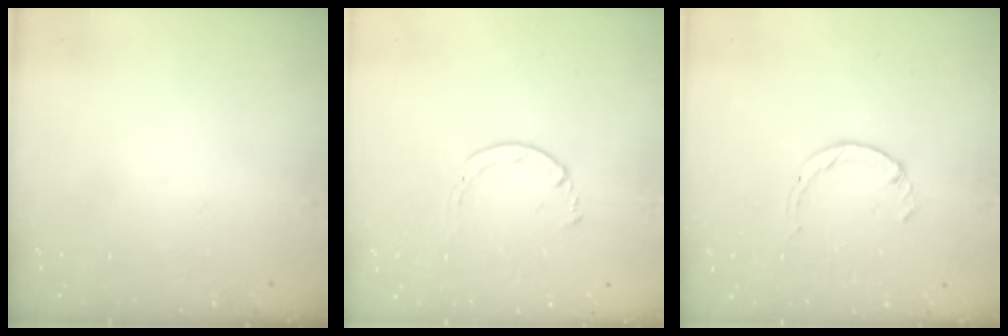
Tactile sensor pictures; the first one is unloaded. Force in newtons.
{"total": 2.0, "press": 1.9, "slide": 0.3}
{"total": 1.4, "press": 1.4, "slide": 0.2}